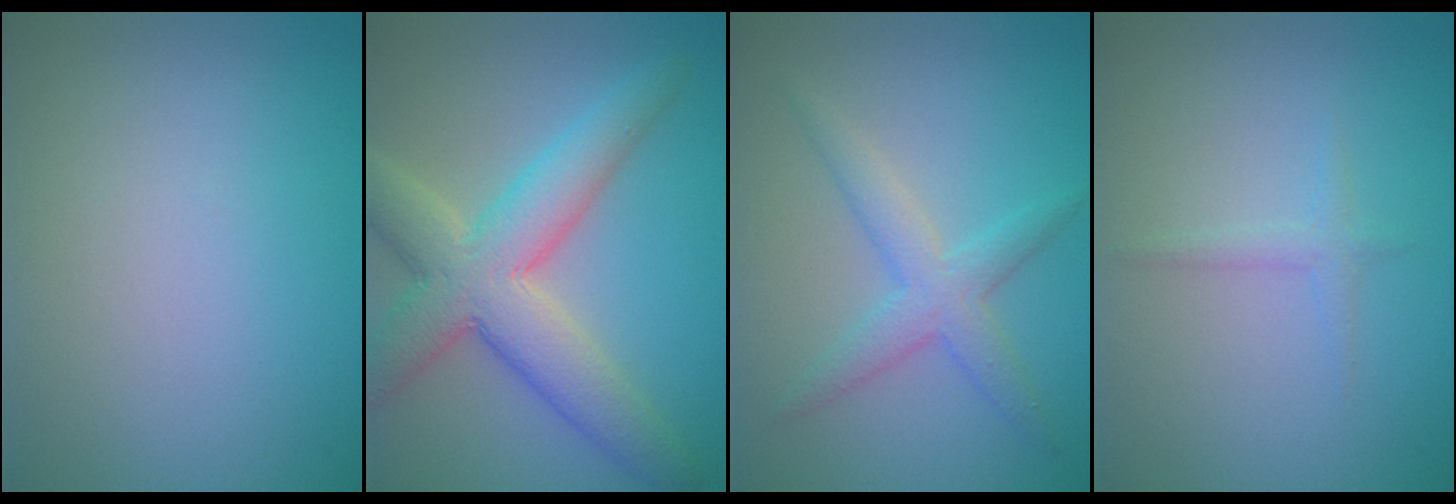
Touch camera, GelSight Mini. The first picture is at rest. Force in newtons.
{"total": 7.2, "press": 7.2, "slide": 0.5}
{"total": 3.0, "press": 3.0, "slide": 0.1}
{"total": 1.0, "press": 1.0, "slide": 0.1}